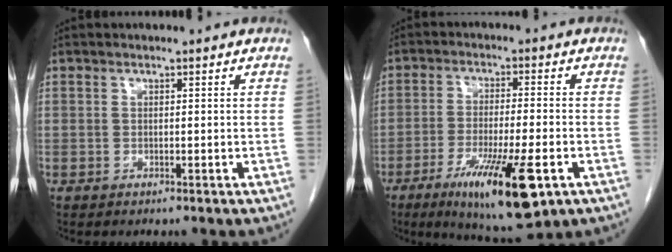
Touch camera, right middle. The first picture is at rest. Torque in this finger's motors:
{"motor_torque": [1.11, -1.03, 0.21, 0.09]}